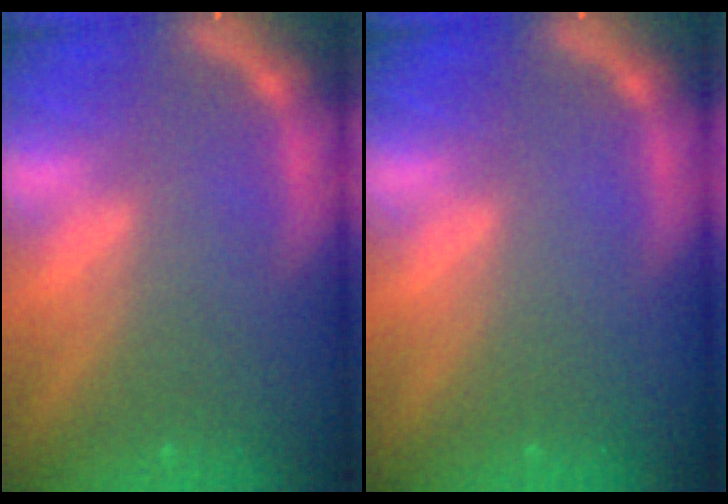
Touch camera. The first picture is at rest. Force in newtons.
{"total": 0.0}